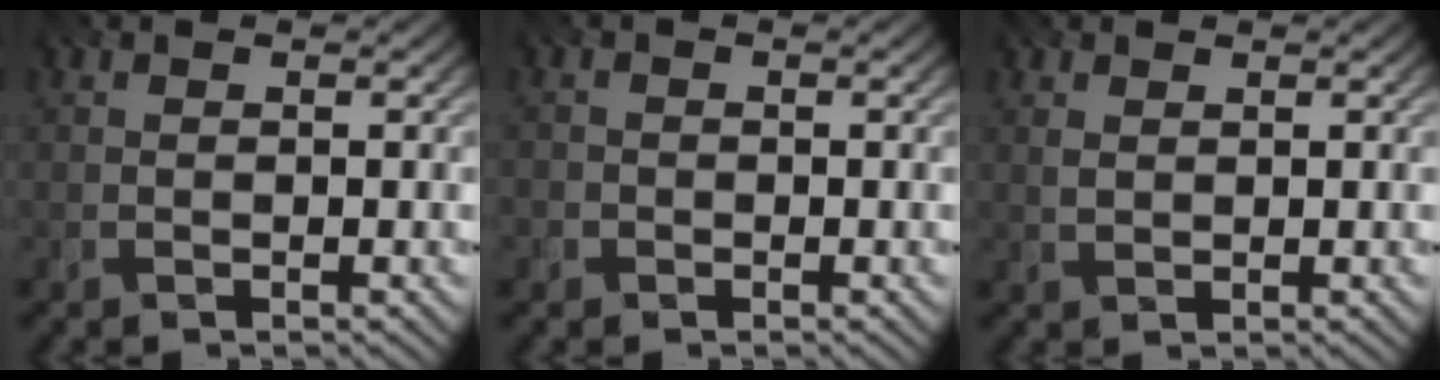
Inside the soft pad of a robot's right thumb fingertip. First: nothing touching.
{"total": 1.3, "force": [-1.0, 0.7, -0.4], "torque": [0.013, -0.005, -0.027]}
{"total": 2.0, "force": [1.2, 1.1, 1.2], "torque": [-0.028, -0.001, 0.025]}